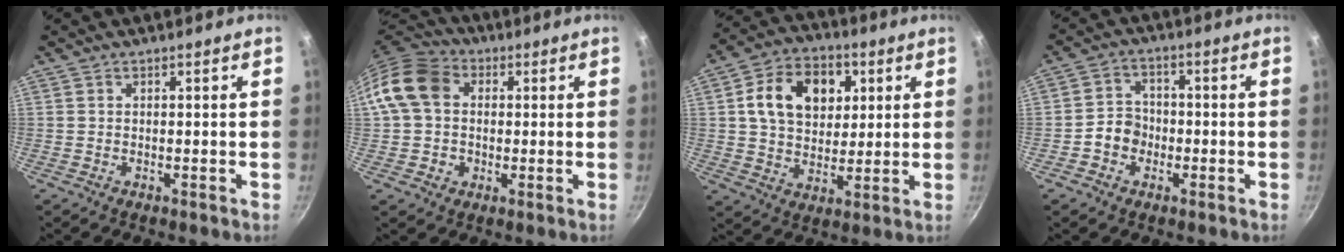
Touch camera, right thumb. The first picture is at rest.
{"total": 12.1, "force": [1.3, 10.0, 6.8], "torque": [-0.102, 0.019, 0.012]}
{"total": 15.0, "force": [4.0, 11.0, 9.4], "torque": [-0.124, 0.004, 0.059]}
{"total": 5.2, "force": [-1.7, 4.4, 2.2], "torque": [-0.009, 0.024, -0.036]}